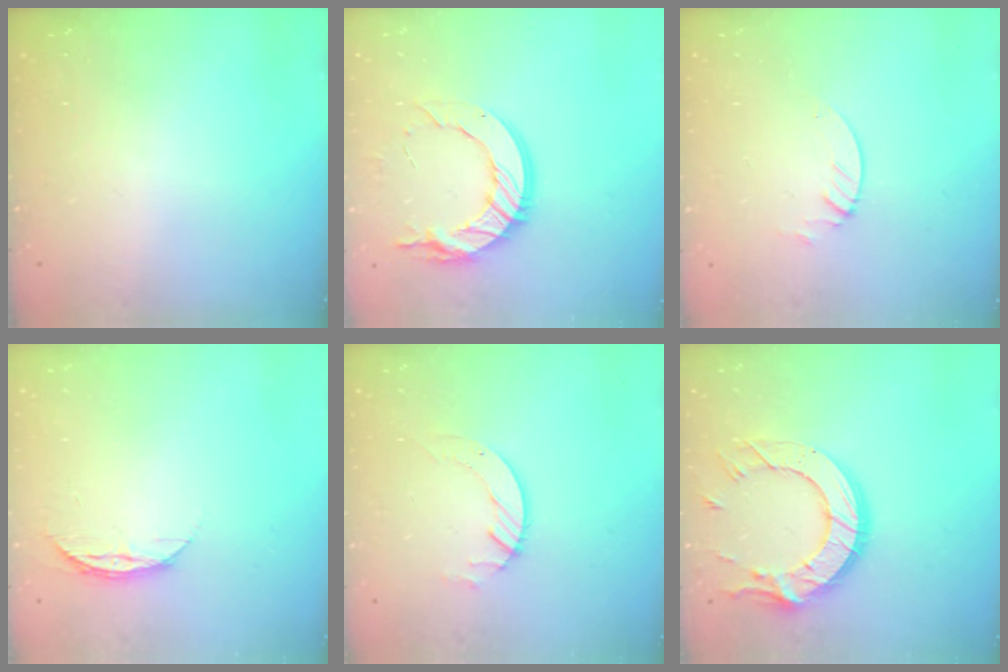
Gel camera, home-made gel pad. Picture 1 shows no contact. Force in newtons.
{"total": 14.6, "press": 14.5, "slide": 0.9}
{"total": 2.1, "press": 2.1, "slide": 0.2}
{"total": 7.3, "press": 7.3, "slide": 0.6}
{"total": 4.2, "press": 4.1, "slide": 0.5}
{"total": 15.9, "press": 15.9, "slide": 1.0}